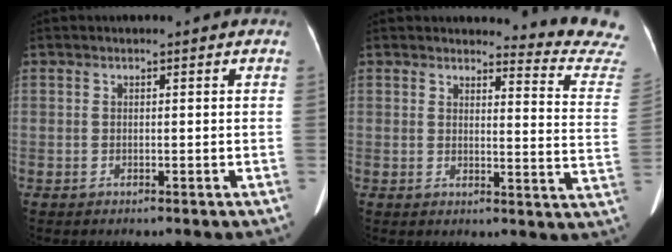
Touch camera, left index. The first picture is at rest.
{"total": 11.6, "force": [11.5, -1.3, -0.4], "torque": [0.013, -0.145, 0.101]}